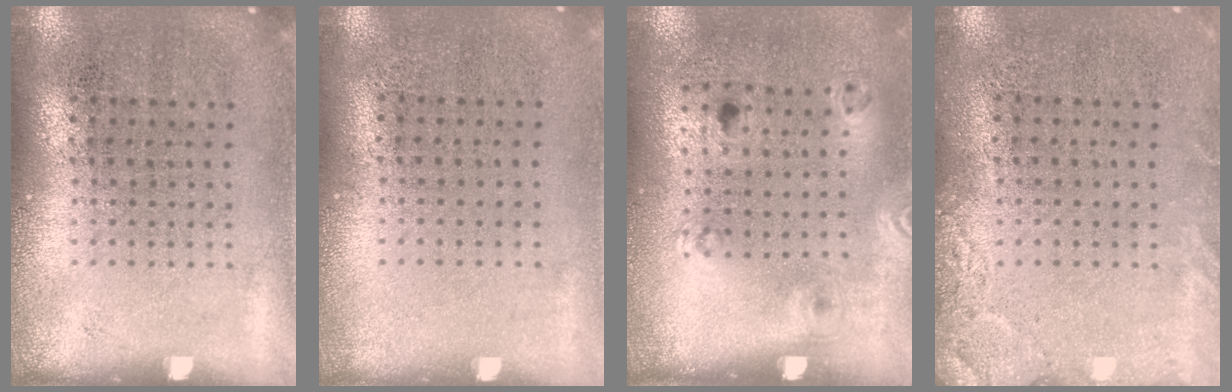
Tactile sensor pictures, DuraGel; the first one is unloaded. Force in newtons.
{"total": 0.0}
{"total": 1.3, "press": 0.8, "slide": 1.0}
{"total": 2.2, "press": 2.2, "slide": 0.3}